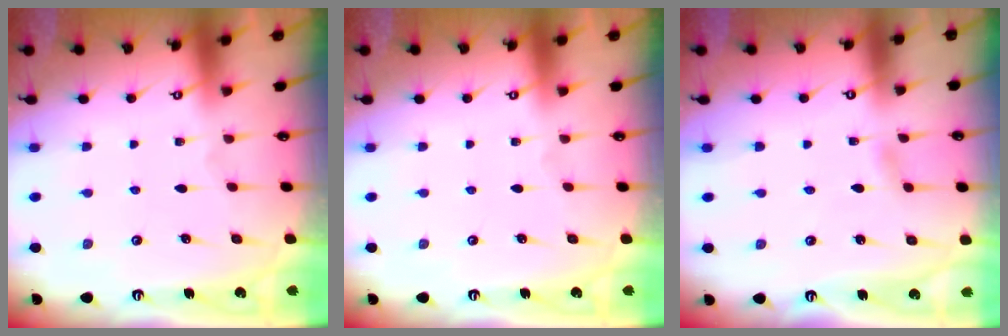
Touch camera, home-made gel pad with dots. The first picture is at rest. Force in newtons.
{"total": 0.0}
{"total": 2.2, "press": 2.2, "slide": 0.3}